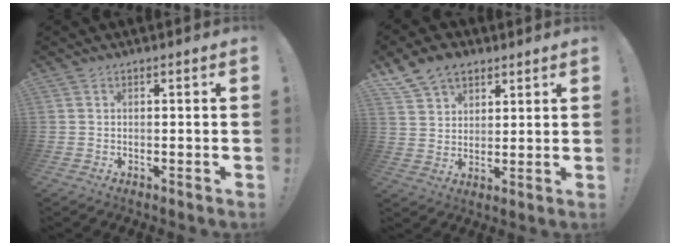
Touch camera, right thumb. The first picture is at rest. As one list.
[{"total": 9.4, "force": [6.4, 6.2, 3.2], "torque": [-0.061, -0.030, 0.127]}]